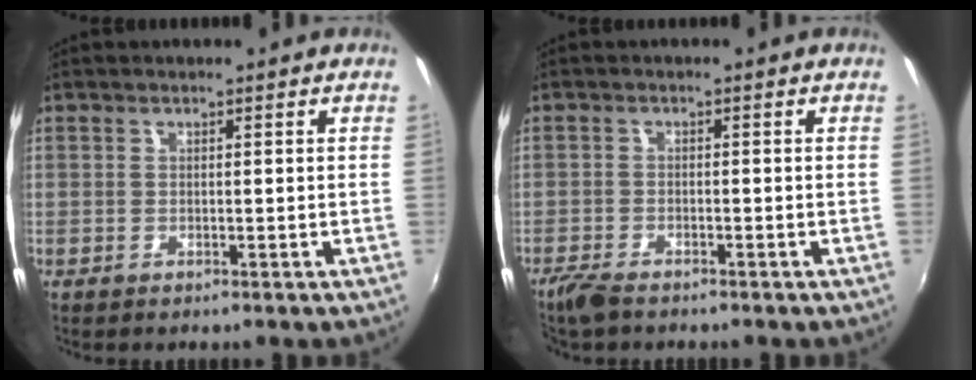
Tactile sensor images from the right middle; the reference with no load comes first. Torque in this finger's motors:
{"motor_torque": [0.65, -0.67, 0.29, 0.05]}